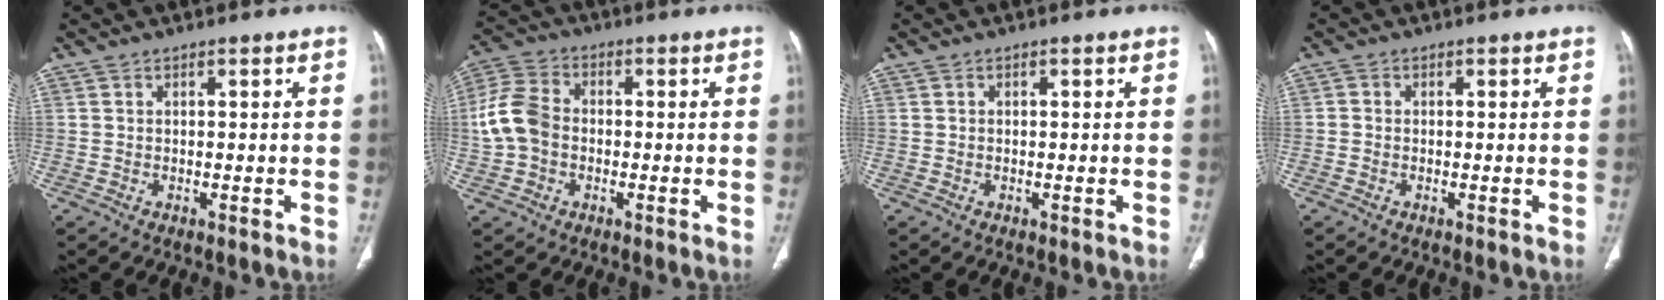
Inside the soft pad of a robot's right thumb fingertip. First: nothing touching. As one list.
[{"total": 9.2, "force": [-0.7, 7.1, 5.7], "torque": [-0.114, 0.025, -0.022]}, {"total": 0.0}, {"total": 0.8, "force": [-0.2, 0.7, 0.4], "torque": [-0.004, 0.002, -0.008]}]